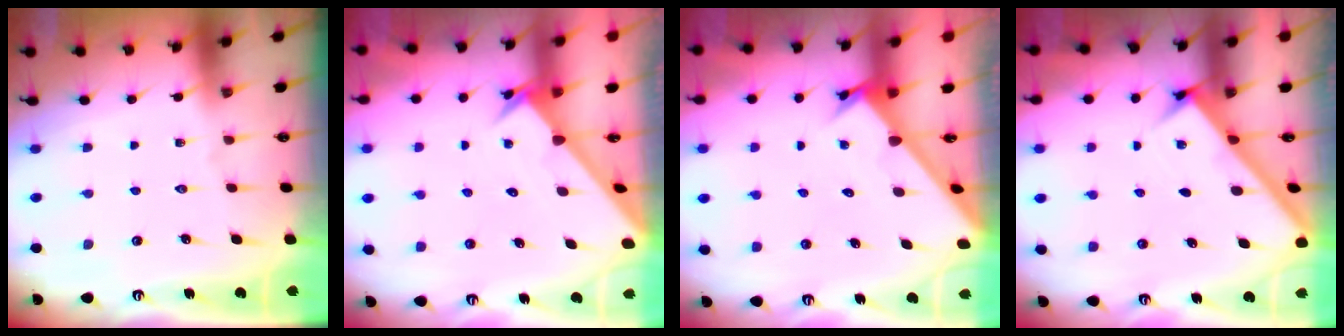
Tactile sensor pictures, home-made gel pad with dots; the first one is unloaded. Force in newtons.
{"total": 2.8, "press": 2.8, "slide": 0.2}
{"total": 2.7, "press": 2.7, "slide": 0.2}
{"total": 2.8, "press": 2.8, "slide": 0.4}